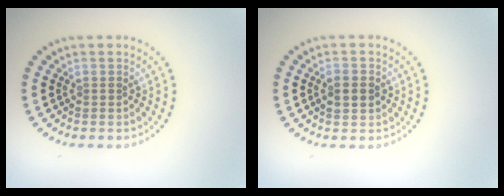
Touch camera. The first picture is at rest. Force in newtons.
{"total": 1.8, "press": 1.8, "slide": 0.0}